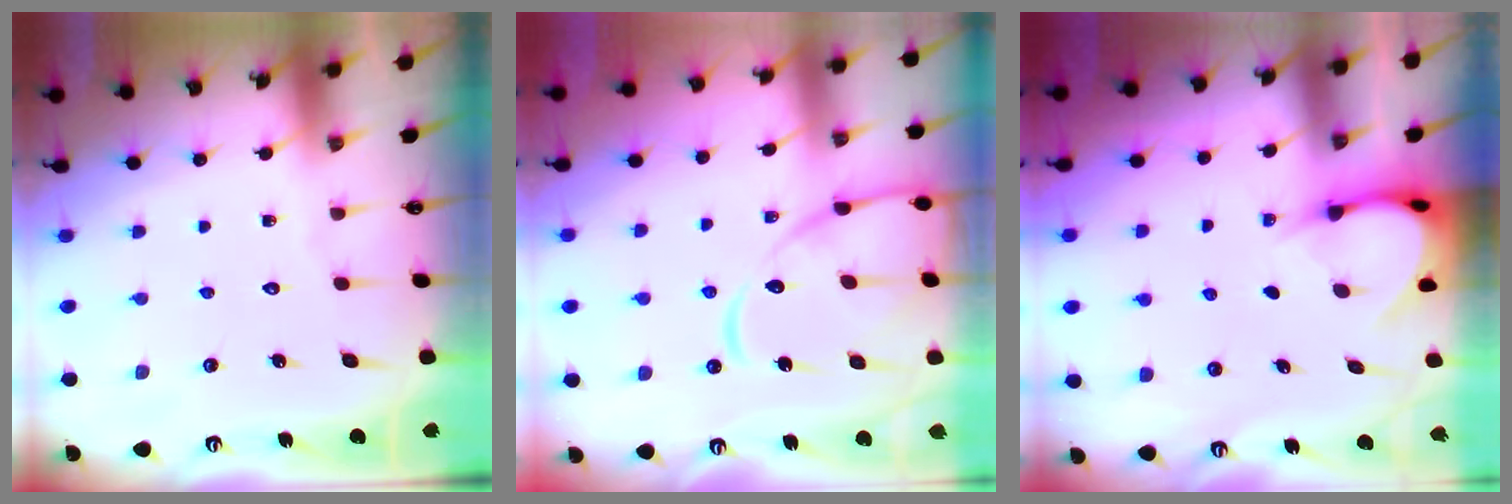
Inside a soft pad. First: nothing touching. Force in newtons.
{"total": 14.6, "press": 14.5, "slide": 1.3}
{"total": 4.3, "press": 4.3, "slide": 0.3}